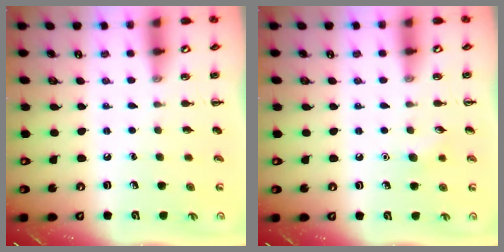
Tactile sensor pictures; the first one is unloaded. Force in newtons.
{"total": 5.4, "press": 5.2, "slide": 1.1}